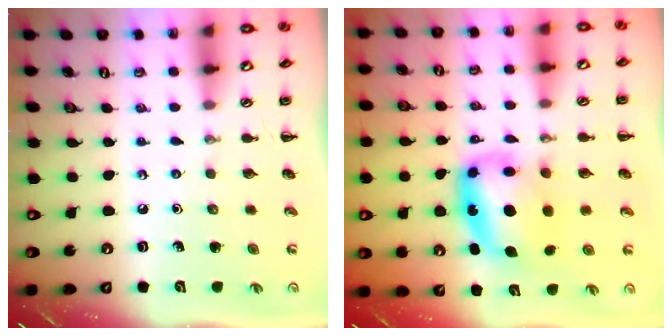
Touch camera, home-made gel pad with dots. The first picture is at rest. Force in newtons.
{"total": 9.8, "press": 9.5, "slide": 2.5}